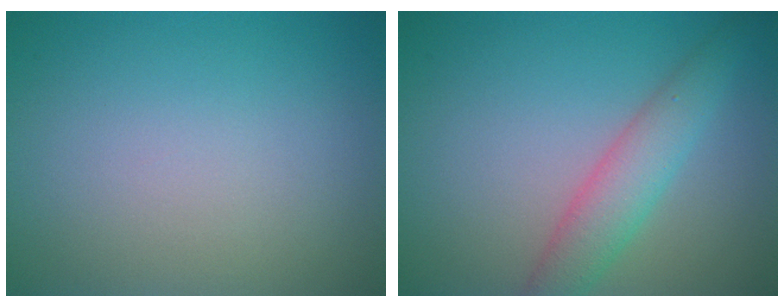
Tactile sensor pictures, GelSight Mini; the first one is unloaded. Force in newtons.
{"total": 3.7, "press": 3.7, "slide": 0.1}